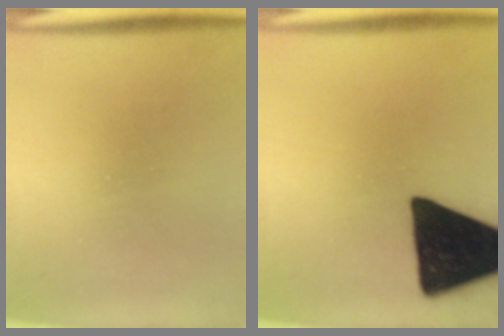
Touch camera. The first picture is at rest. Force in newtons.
{"total": 18.3}